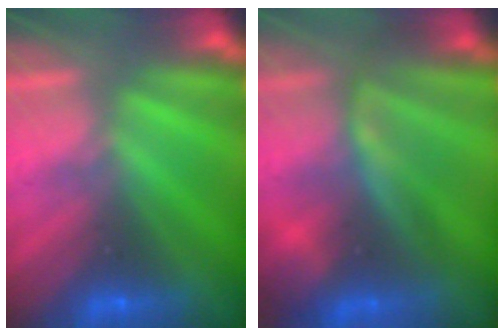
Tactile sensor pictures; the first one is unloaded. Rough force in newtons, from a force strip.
{"total": 8.2}